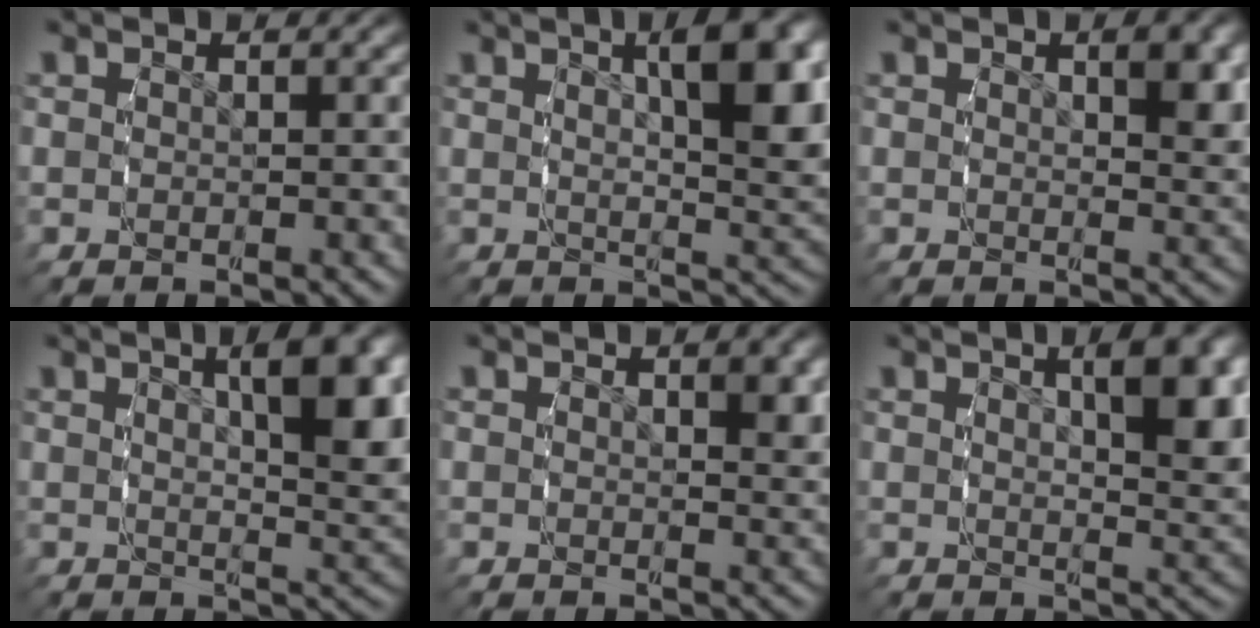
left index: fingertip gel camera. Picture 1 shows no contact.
{"total": 8.0, "force": [2.3, 2.7, 7.1], "torque": [-0.079, 0.007, 0.040]}
{"total": 2.5, "force": [0.7, 0.6, 2.3], "torque": [-0.021, -0.007, 0.016]}
{"total": 7.1, "force": [2.1, 2.2, 6.4], "torque": [-0.069, 0.004, 0.038]}
{"total": 1.5, "force": [0.4, 0.3, 1.4], "torque": [-0.011, -0.005, 0.009]}
{"total": 5.4, "force": [1.6, 1.4, 4.9], "torque": [-0.050, -0.001, 0.031]}